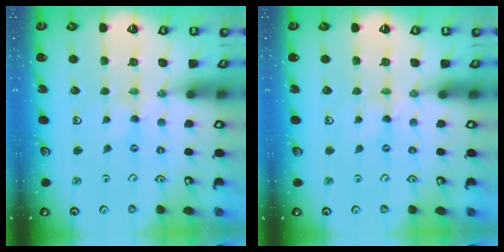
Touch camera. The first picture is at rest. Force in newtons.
{"total": 0.6, "press": 0.6, "slide": 0.1}